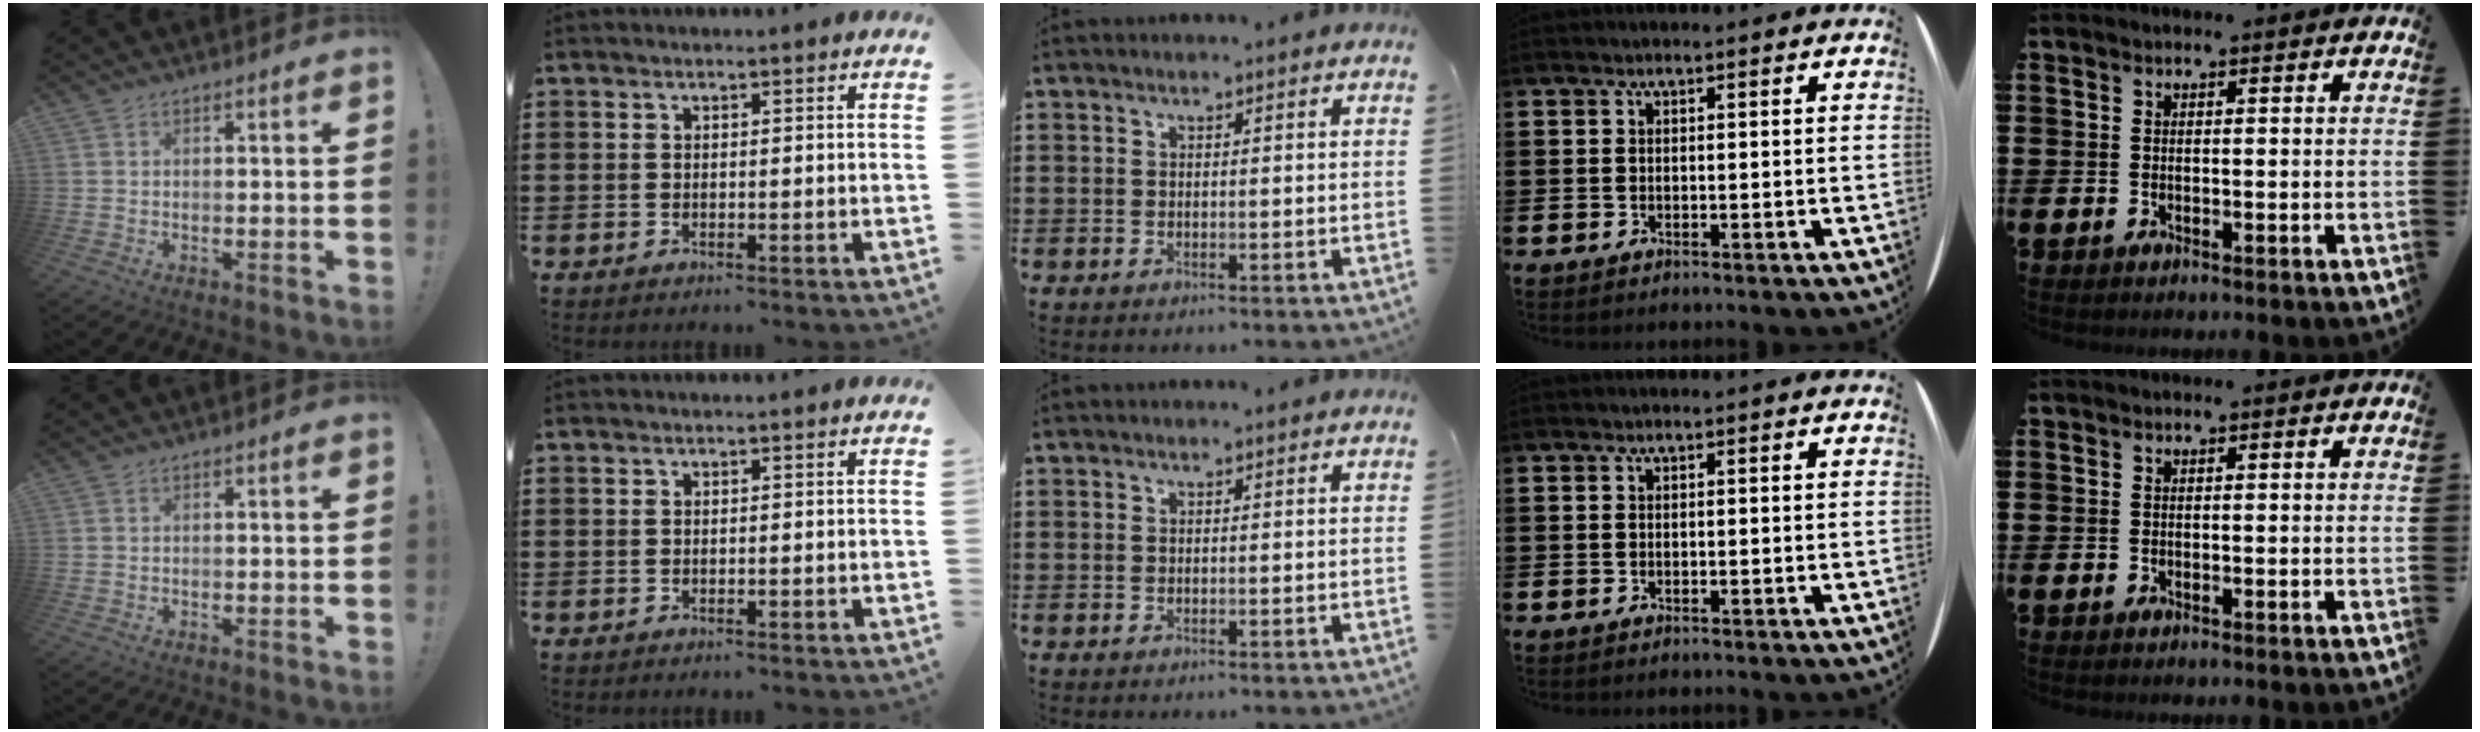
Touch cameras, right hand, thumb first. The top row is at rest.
{}